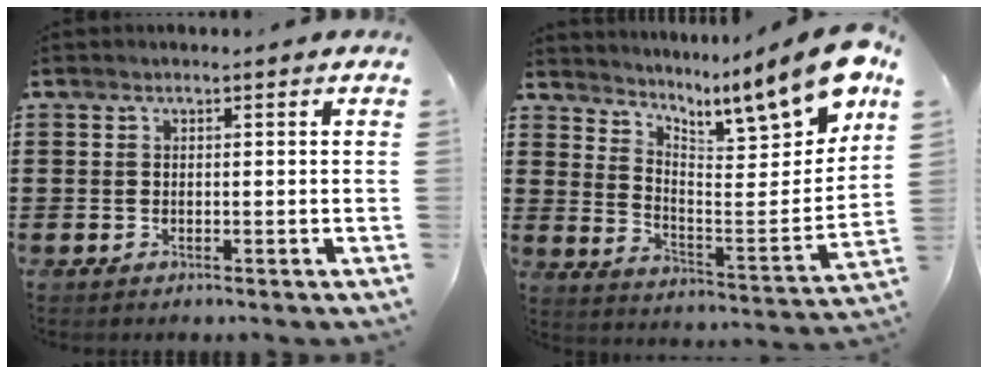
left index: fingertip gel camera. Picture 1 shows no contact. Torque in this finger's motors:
{"motor_torque": [1.82, -0.32, 0.76, 0.21]}